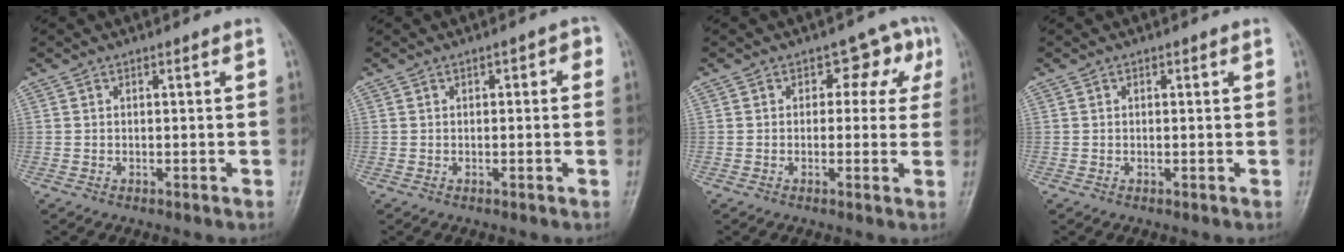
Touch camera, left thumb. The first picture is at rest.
{"total": 2.1, "force": [0.4, 1.2, 1.6], "torque": [-0.005, 0.006, -0.001]}
{"total": 5.9, "force": [1.7, 4.4, 3.7], "torque": [0.007, 0.004, 0.007]}
{"total": 0.0}